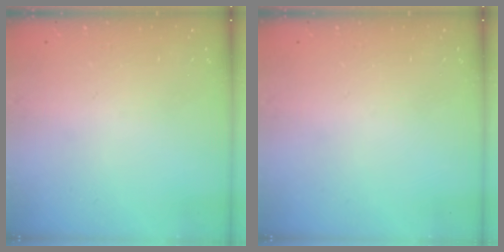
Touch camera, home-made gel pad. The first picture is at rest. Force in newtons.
{"total": 0.0}